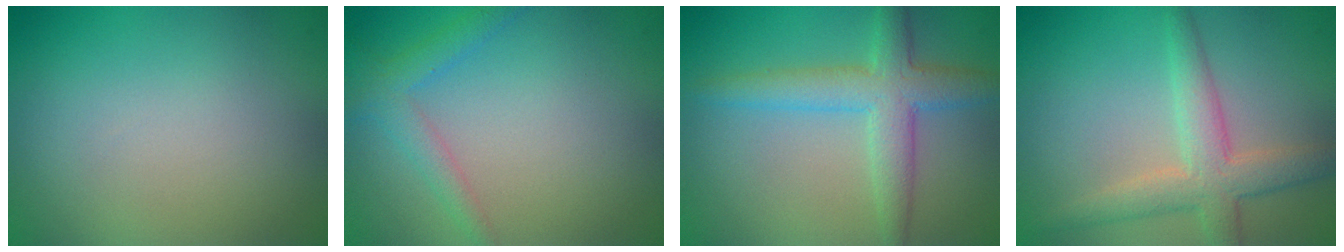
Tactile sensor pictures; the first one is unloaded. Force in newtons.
{"total": 2.3, "press": 2.3, "slide": 0.2}
{"total": 4.5, "press": 4.5, "slide": 0.2}
{"total": 4.2, "press": 4.2, "slide": 0.2}